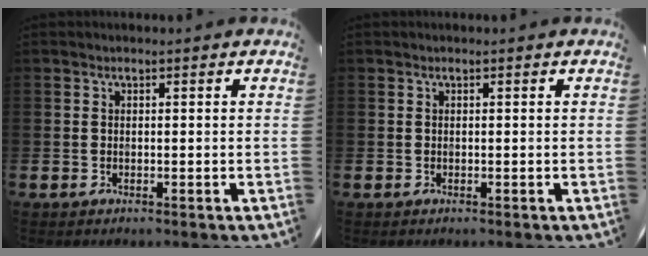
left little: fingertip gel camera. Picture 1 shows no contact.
{"total": 0.0}